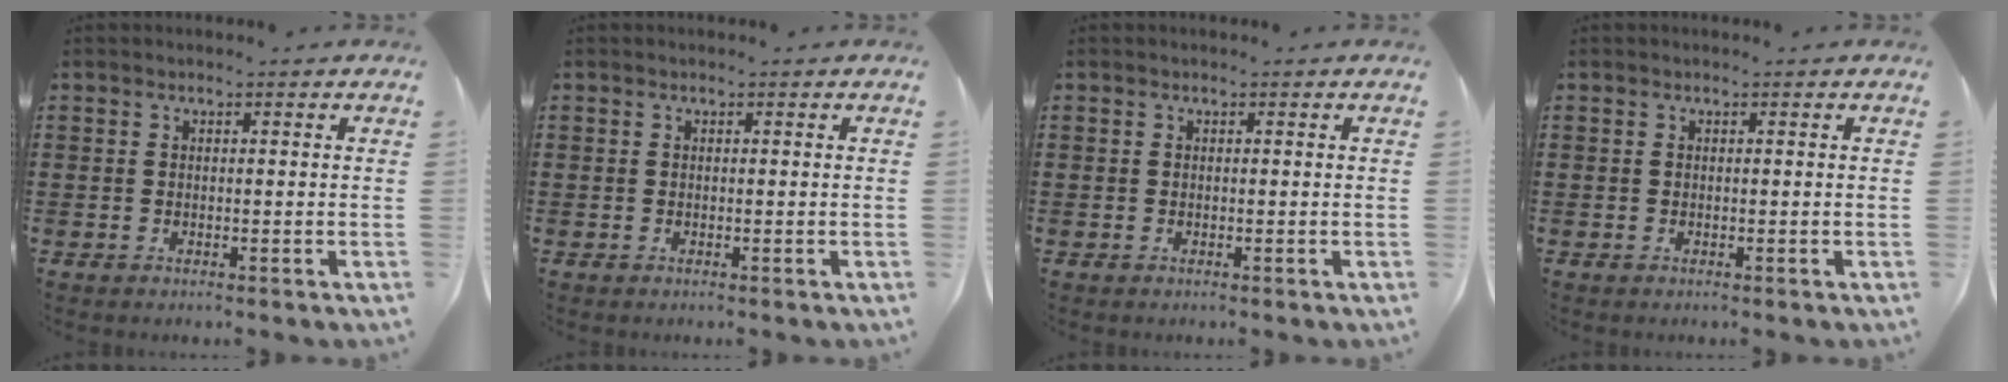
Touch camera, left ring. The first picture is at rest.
{"total": 0.0}
{"total": 0.0}
{"total": 0.0}